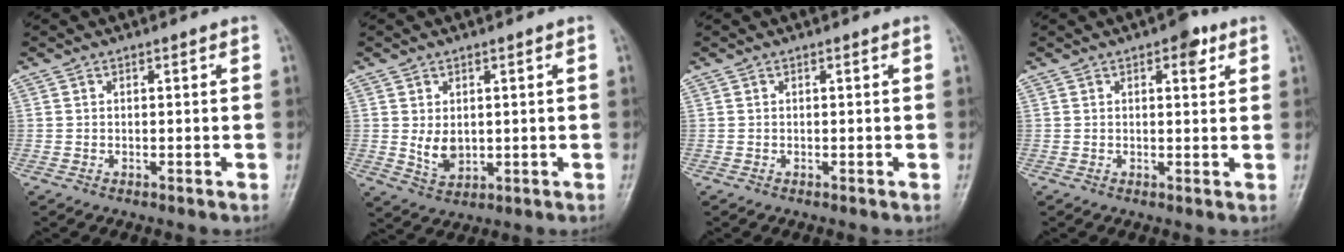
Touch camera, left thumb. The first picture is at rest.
{"total": 4.7, "force": [0.5, 3.4, 3.2], "torque": [-0.043, -0.013, 0.020]}
{"total": 0.0}
{"total": 3.3, "force": [1.6, 1.9, 2.2], "torque": [-0.010, -0.002, 0.016]}